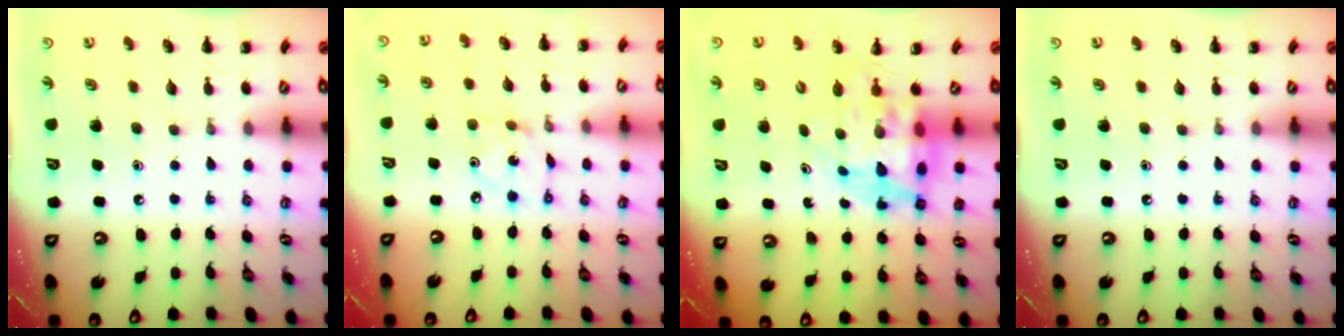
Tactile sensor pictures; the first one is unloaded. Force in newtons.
{"total": 2.1, "press": 2.0, "slide": 0.6}
{"total": 7.9, "press": 7.8, "slide": 1.7}
{"total": 0.0}